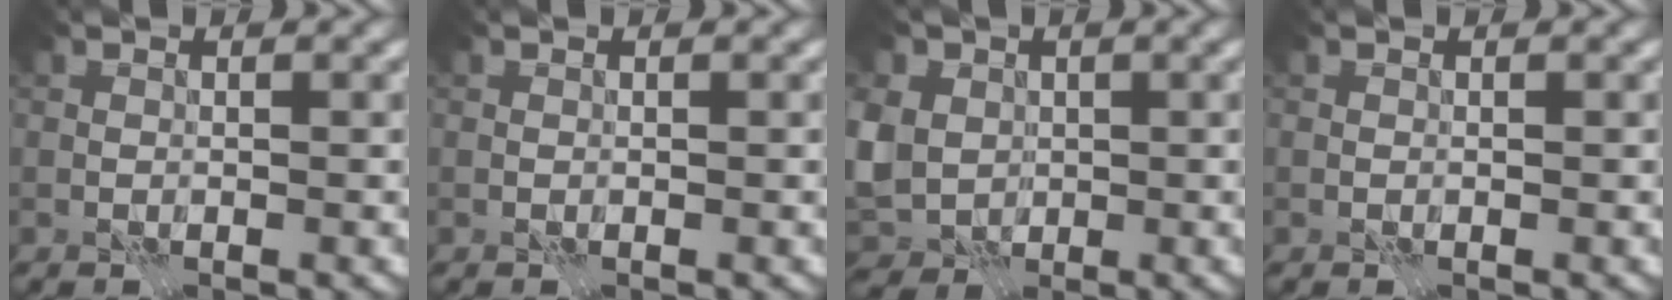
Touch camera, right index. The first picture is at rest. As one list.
[{"total": 0.0}, {"total": 8.1, "force": [1.0, 6.7, 4.4], "torque": [-0.114, 0.003, 0.004]}, {"total": 0.0}]